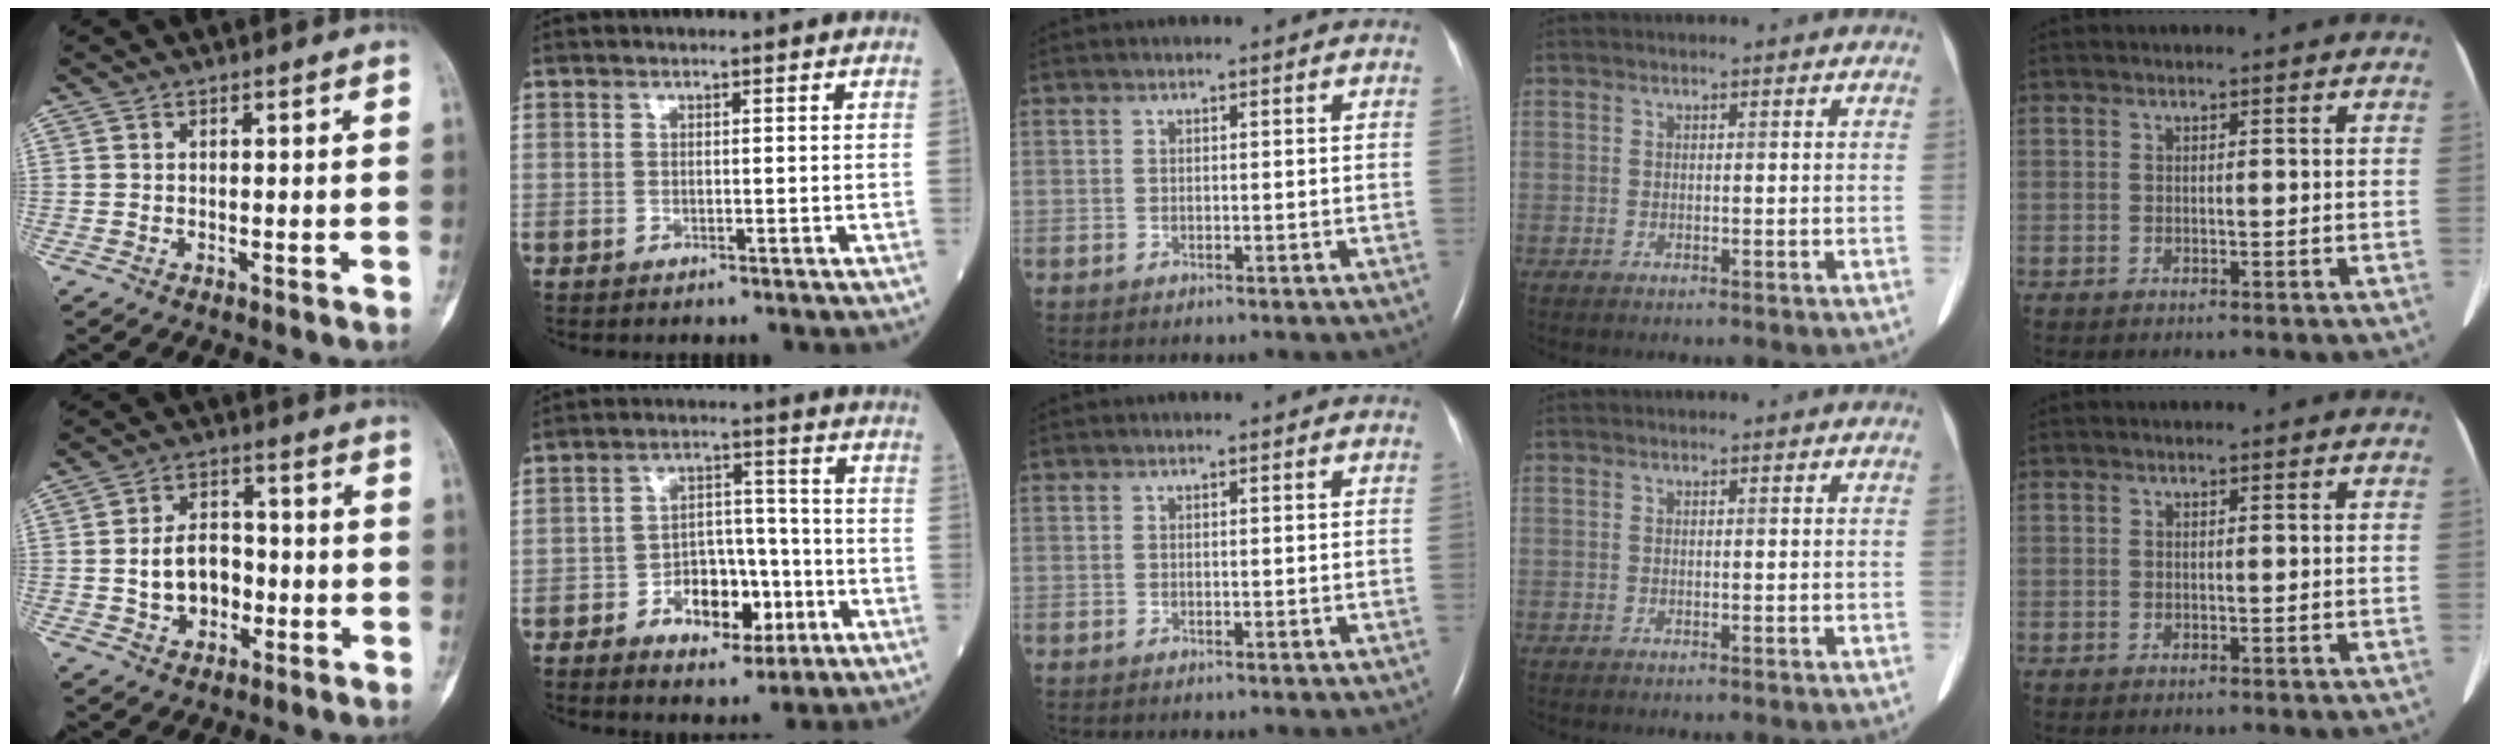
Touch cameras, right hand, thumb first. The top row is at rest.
{"thumb": {"total": 8.7, "force": [-1.4, 6.4, 5.7], "torque": [-0.068, 0.024, -0.024]}, "index": {"total": 9.1, "force": [-3.6, 5.2, 6.5], "torque": [-0.105, 0.020, -0.054]}}